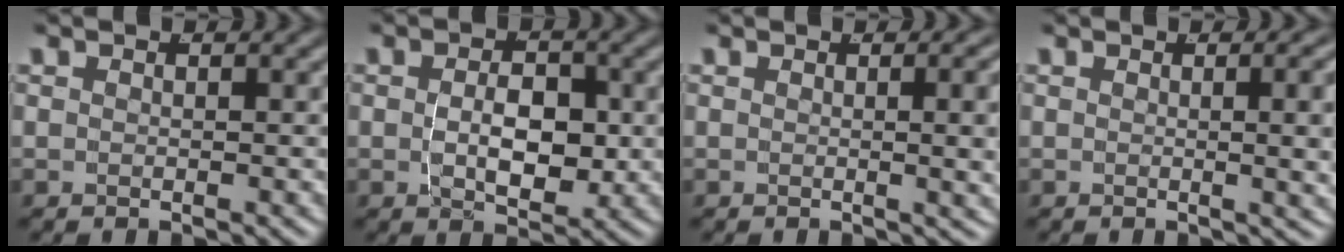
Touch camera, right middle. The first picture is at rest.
{"total": 4.2, "force": [-0.3, 2.2, 3.6], "torque": [-0.055, -0.013, 0.002]}
{"total": 4.1, "force": [0.7, 0.7, 4.0], "torque": [-0.025, 0.017, 0.001]}
{"total": 4.7, "force": [0.8, 0.8, 4.5], "torque": [-0.029, 0.021, 0.000]}